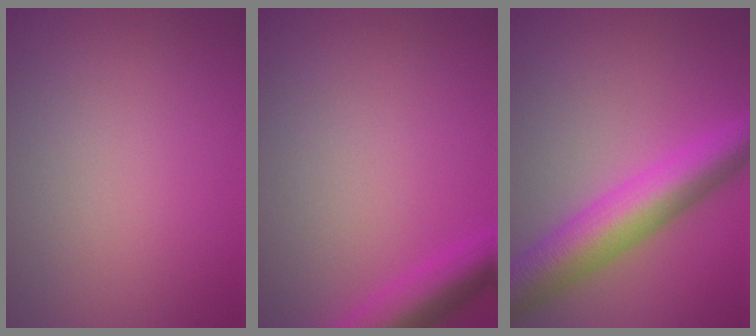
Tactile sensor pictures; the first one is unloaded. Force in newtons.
{"total": 4.7, "press": 4.7, "slide": 0.2}
{"total": 7.5, "press": 7.5, "slide": 0.2}